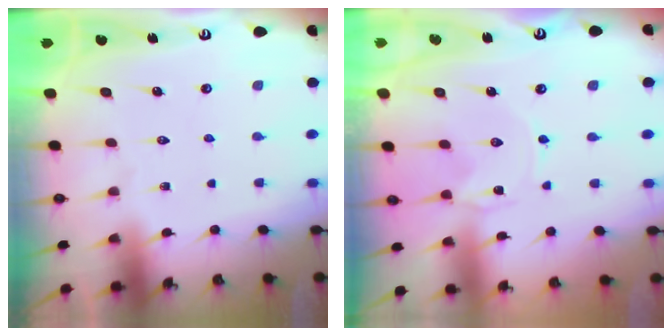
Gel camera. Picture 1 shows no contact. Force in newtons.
{"total": 0.0}